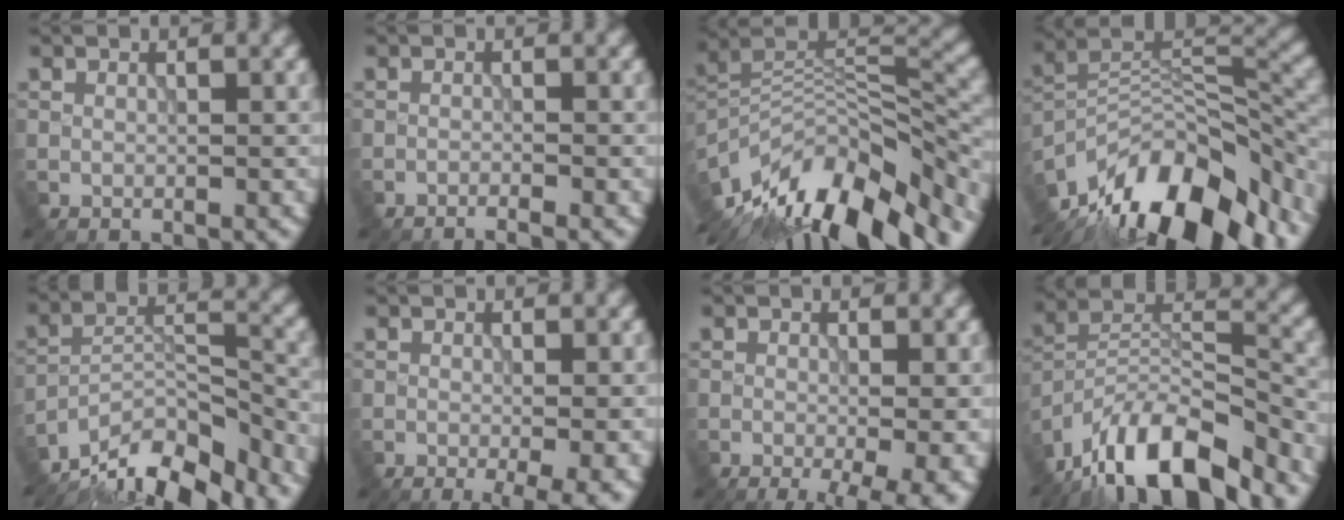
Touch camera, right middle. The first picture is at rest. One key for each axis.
{"total": 1.6, "fx": -1.4, "fy": -0.1, "fz": 0.7, "tx": -0.014, "ty": 0.003, "tz": -0.028}
{"total": 15.2, "fx": -9.4, "fy": 6.1, "fz": 10.3, "tx": -0.213, "ty": 0.003, "tz": -0.159}
{"total": 14.9, "fx": -10.6, "fy": 5.9, "fz": 8.7, "tx": -0.167, "ty": 0.021, "tz": -0.186}
{"total": 11.7, "fx": -10.0, "fy": 3.3, "fz": 5.1, "tx": -0.085, "ty": 0.012, "tz": -0.164}
{"total": 3.7, "fx": -1.6, "fy": 0.5, "fz": 3.3, "tx": -0.044, "ty": -0.006, "tz": -0.019}
{"total": 5.6, "fx": -2.5, "fy": 1.2, "fz": 4.9, "tx": -0.065, "ty": -0.010, "tz": -0.031}
{"total": 14.2, "fx": -11.0, "fy": 4.8, "fz": 7.7, "tx": -0.154, "ty": 0.018, "tz": -0.190}